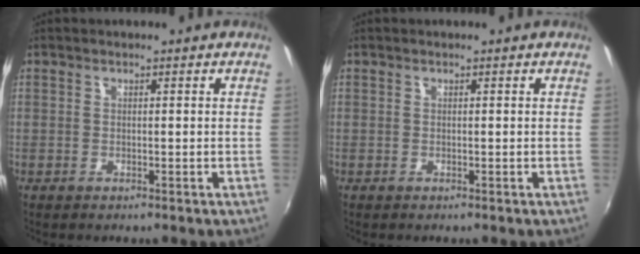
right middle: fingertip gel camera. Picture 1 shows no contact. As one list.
[{"total": 0.0}]